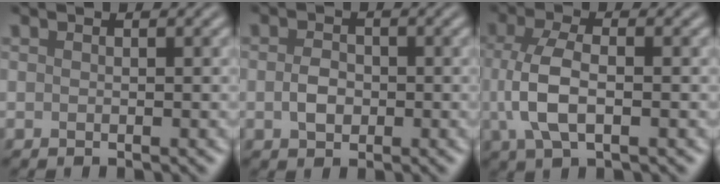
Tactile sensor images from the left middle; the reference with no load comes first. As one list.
[{"total": 1.9, "force": [-0.3, 1.4, 1.3], "torque": [-0.025, 0.002, -0.009]}, {"total": 5.0, "force": [-0.6, 2.4, 4.4], "torque": [-0.103, 0.006, -0.013]}]